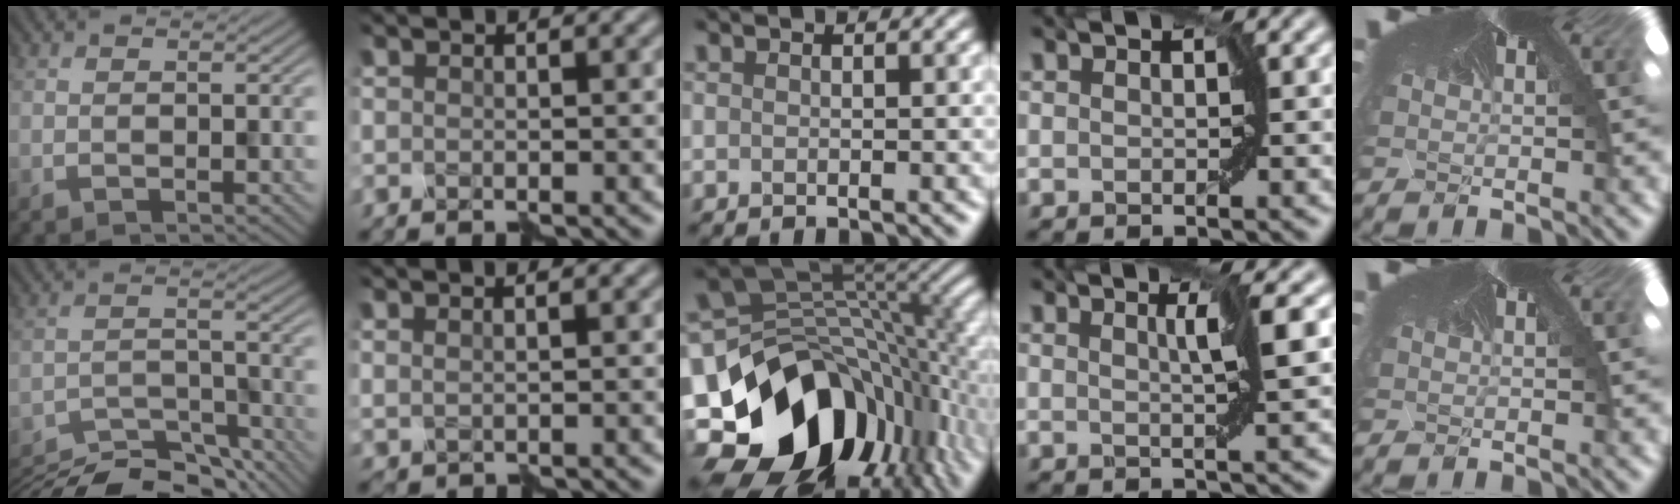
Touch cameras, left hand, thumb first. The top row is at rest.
{"thumb": {"total": 11.6, "force": [-10.7, 2.6, 3.4], "torque": [-0.056, -0.007, -0.157]}, "index": {"total": 1.3, "force": [0.9, 0.3, 0.9], "torque": [-0.012, -0.002, 0.014]}, "middle": {"total": 14.6, "force": [-4.7, 10.5, 9.1], "torque": [-0.177, -0.006, -0.078]}, "ring": {"total": 2.2, "force": [0.6, -0.4, 2.0], "torque": [-0.046, 0.000, 0.011]}}